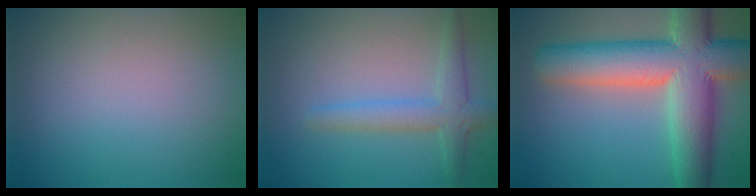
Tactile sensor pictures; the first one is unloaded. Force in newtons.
{"total": 3.1, "press": 3.1, "slide": 0.1}
{"total": 12.2, "press": 12.2, "slide": 0.7}